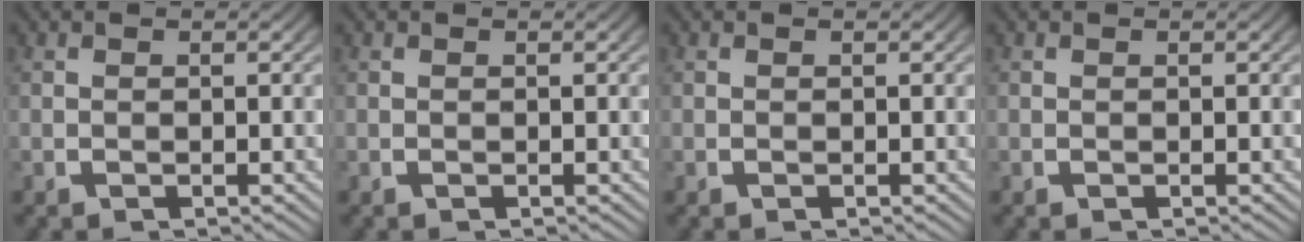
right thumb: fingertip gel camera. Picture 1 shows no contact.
{"total": 0.0}
{"total": 0.0}
{"total": 0.0}